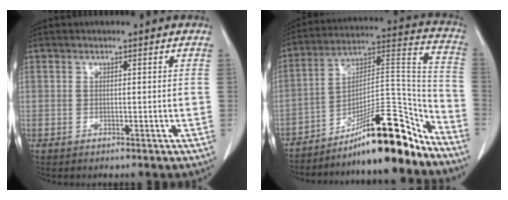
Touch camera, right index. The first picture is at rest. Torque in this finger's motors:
{"motor_torque": [1.07, -1.07, 0.82, 0.13]}